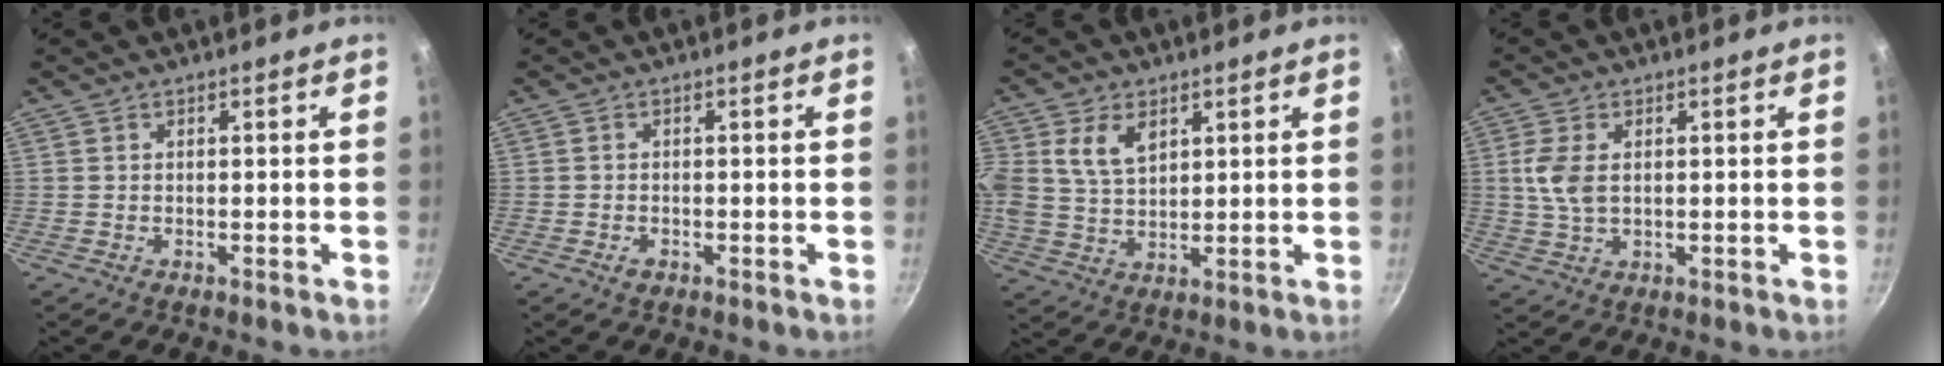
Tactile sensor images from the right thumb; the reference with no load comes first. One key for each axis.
{"total": 1.4, "fx": -0.7, "fy": 0.9, "fz": 0.7, "tx": -0.013, "ty": 0.003, "tz": -0.013}
{"total": 8.8, "fx": 3.3, "fy": 5.9, "fz": 5.7, "tx": -0.104, "ty": -0.009, "tz": 0.063}
{"total": 5.7, "fx": 0.9, "fy": 3.4, "fz": 4.6, "tx": -0.098, "ty": 0.001, "tz": 0.018}